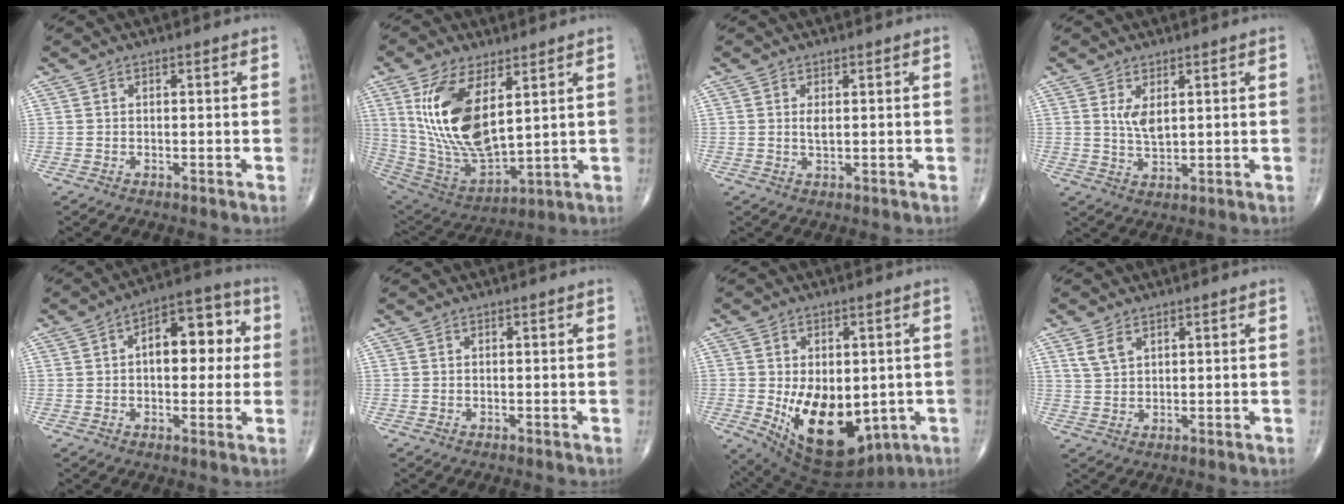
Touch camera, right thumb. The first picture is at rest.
{"total": 18.8, "force": [5.9, 8.8, 15.6], "torque": [-0.295, -0.028, 0.128]}
{"total": 1.5, "force": [0.3, 0.6, 1.4], "torque": [-0.024, -0.004, 0.009]}
{"total": 3.9, "force": [1.4, 1.6, 3.2], "torque": [-0.057, -0.015, 0.033]}
{"total": 12.6, "force": [1.7, 7.0, 10.4], "torque": [-0.106, 0.027, 0.016]}
{"total": 0.0}
{"total": 18.0, "force": [-2.9, 11.0, 13.9], "torque": [-0.197, -0.018, -0.012]}
{"total": 3.3, "force": [1.9, 1.9, 1.9], "torque": [-0.036, -0.004, 0.046]}